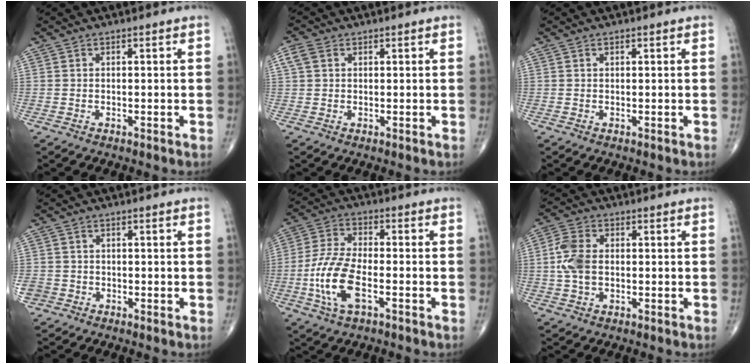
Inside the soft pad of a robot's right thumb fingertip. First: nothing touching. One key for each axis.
{"total": 2.9, "fx": 1.0, "fy": 2.1, "fz": 1.6, "tx": -0.038, "ty": 0.012, "tz": 0.022}
{"total": 0.0}
{"total": 3.1, "fx": -1.3, "fy": 2.7, "fz": 0.7, "tx": -0.010, "ty": 0.010, "tz": -0.024}
{"total": 11.1, "fx": -3.4, "fy": 4.9, "fz": 9.4, "tx": -0.207, "ty": 0.015, "tz": -0.068}
{"total": 6.5, "fx": 0.0, "fy": 4.1, "fz": 5.1, "tx": -0.116, "ty": 0.012, "tz": -0.002}